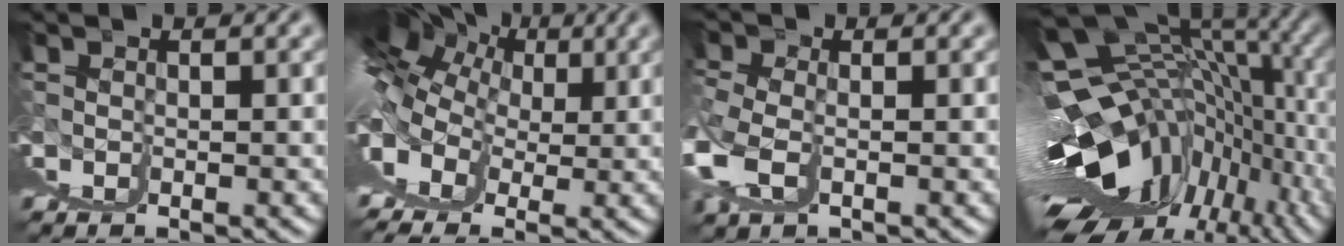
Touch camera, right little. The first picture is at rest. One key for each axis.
{"total": 7.9, "fx": 4.8, "fy": 2.1, "fz": 5.8, "tx": -0.091, "ty": 0.037, "tz": 0.074}
{"total": 2.3, "fx": 1.9, "fy": 1.0, "fz": 0.6, "tx": -0.015, "ty": 0.010, "tz": 0.030}
{"total": 17.0, "fx": 2.1, "fy": 5.8, "fz": 15.8, "tx": -0.179, "ty": 0.016, "tz": 0.048}